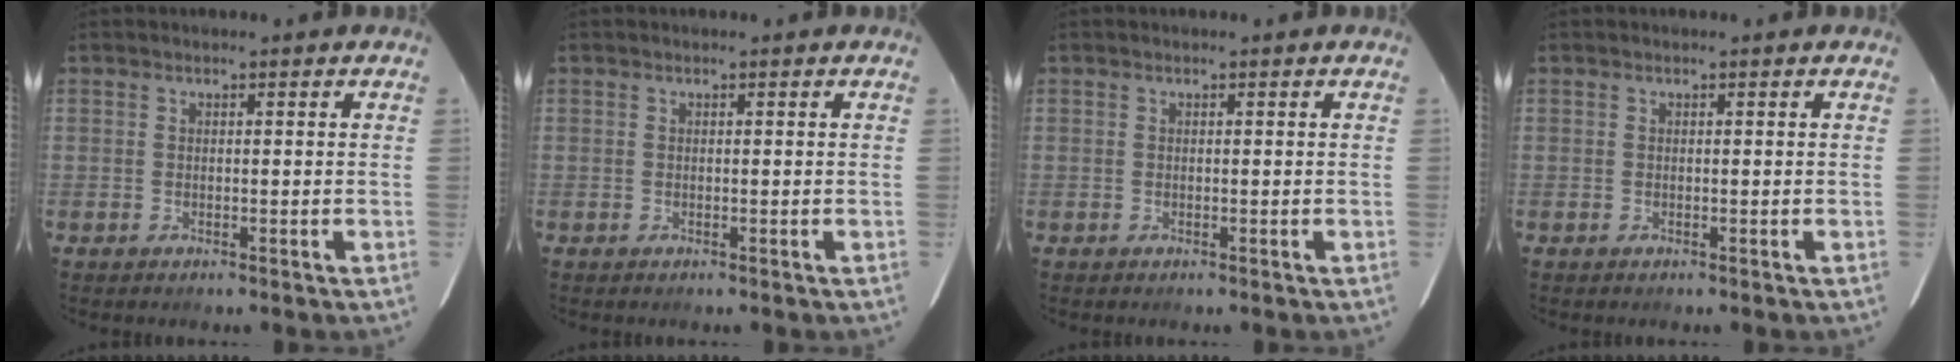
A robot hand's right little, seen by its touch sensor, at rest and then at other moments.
{"total": 0.0}
{"total": 0.0}
{"total": 0.0}